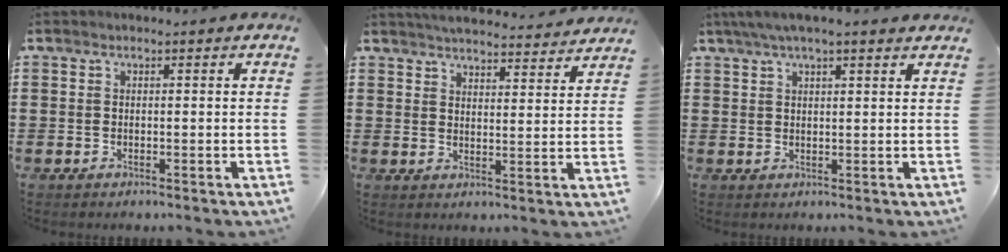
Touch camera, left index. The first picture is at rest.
{"total": 4.4, "force": [4.4, -0.2, 0.3], "torque": [-0.022, -0.028, 0.076]}
{"total": 3.7, "force": [2.8, 0.9, 2.3], "torque": [-0.050, 0.003, 0.050]}